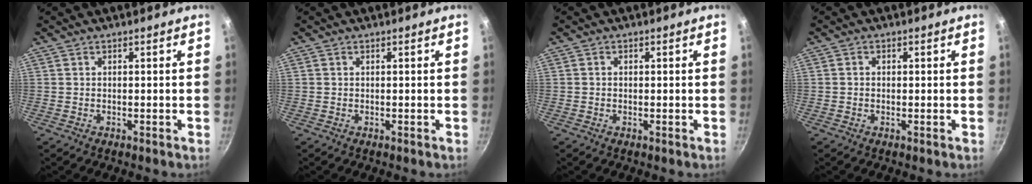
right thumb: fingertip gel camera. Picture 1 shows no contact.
{"total": 0.0}
{"total": 0.6, "force": [-0.1, 0.5, 0.3], "torque": [-0.005, 0.004, -0.001]}
{"total": 0.9, "force": [-0.1, 0.8, 0.5], "torque": [-0.007, 0.005, -0.002]}